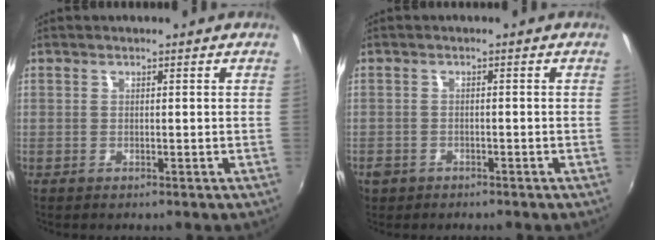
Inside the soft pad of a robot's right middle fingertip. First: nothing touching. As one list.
[{"total": 3.1, "force": [-1.8, 2.3, 0.9], "torque": [-0.030, -0.003, -0.029]}]